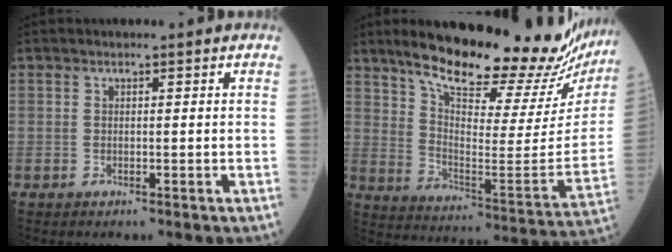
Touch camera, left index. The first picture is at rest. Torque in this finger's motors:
{"motor_torque": [0.91, -1.23, 0.73, 0.15]}